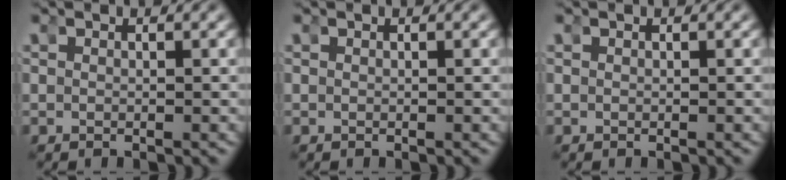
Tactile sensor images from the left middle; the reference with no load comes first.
{"total": 0.0}
{"total": 0.0}